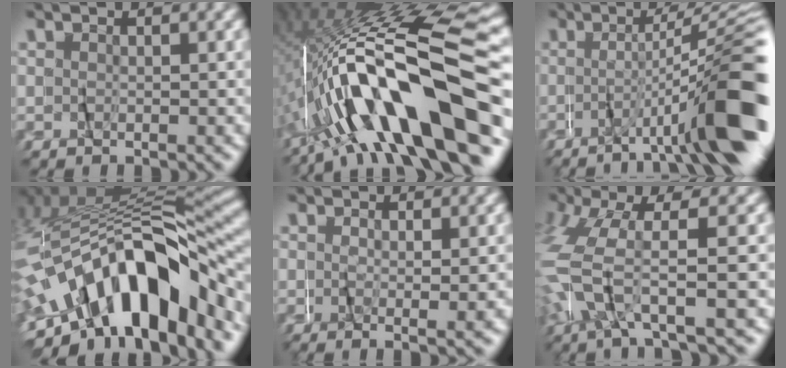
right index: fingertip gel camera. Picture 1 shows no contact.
{"total": 14.3, "force": [-2.5, 4.1, 13.5], "torque": [-0.257, 0.017, -0.035]}
{"total": 8.8, "force": [-5.4, -1.0, 6.9], "torque": [-0.072, 0.005, -0.081]}
{"total": 11.9, "force": [-5.5, 5.6, 9.0], "torque": [-0.167, -0.002, -0.078]}
{"total": 2.8, "force": [-1.3, -2.4, -0.5], "torque": [0.002, -0.013, -0.014]}
{"total": 5.4, "force": [-1.8, 1.5, 4.8], "torque": [-0.136, -0.010, -0.029]}